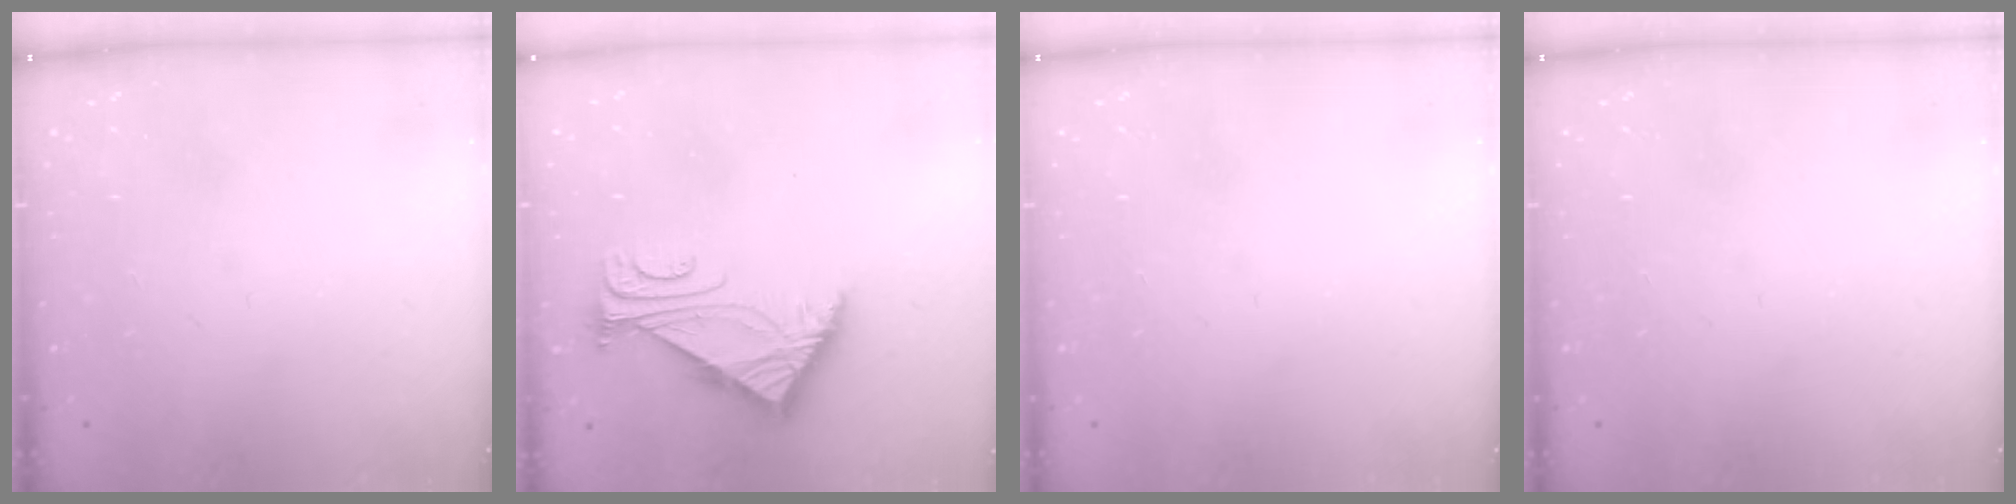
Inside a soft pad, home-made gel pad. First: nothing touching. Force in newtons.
{"total": 5.4, "press": 5.3, "slide": 0.9}
{"total": 0.0}
{"total": 0.0}